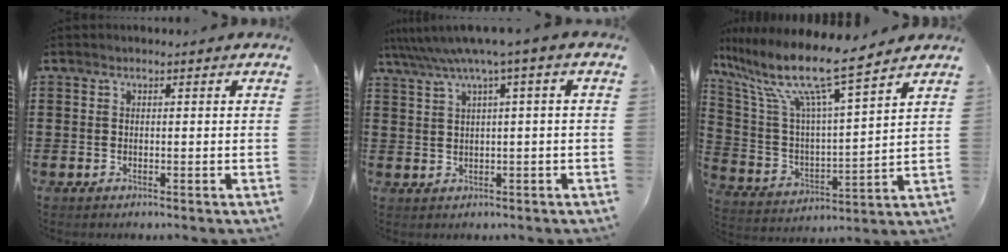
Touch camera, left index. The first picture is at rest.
{"total": 4.3, "force": [1.4, -0.5, 4.0], "torque": [-0.080, -0.014, 0.019]}
{"total": 11.7, "force": [9.2, 1.2, 7.2], "torque": [-0.177, -0.055, 0.151]}